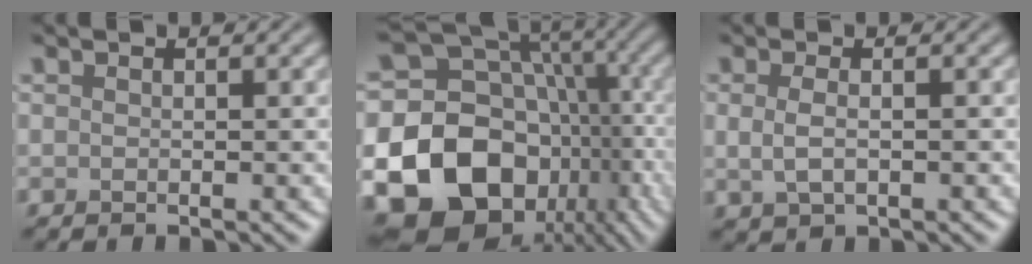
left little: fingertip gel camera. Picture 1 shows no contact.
{"total": 21.2, "force": [-7.2, 16.9, 10.6], "torque": [-0.200, -0.036, -0.114]}
{"total": 2.1, "force": [-0.1, 1.1, 1.8], "torque": [-0.043, -0.004, 0.000]}